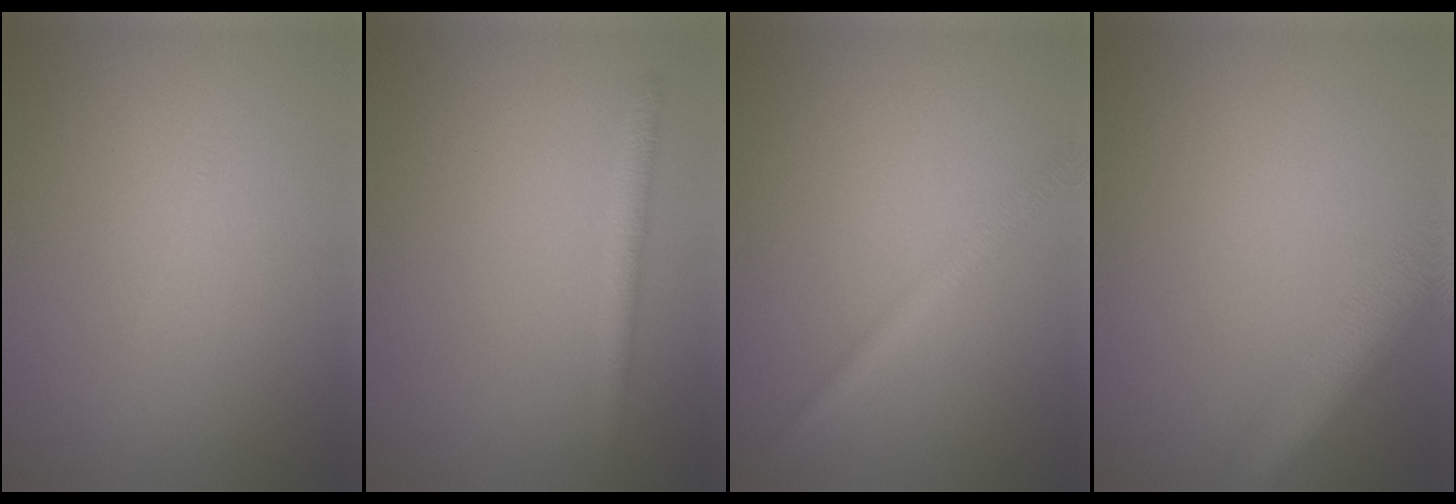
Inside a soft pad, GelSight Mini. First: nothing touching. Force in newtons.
{"total": 1.6, "press": 1.6, "slide": 0.0}
{"total": 2.0, "press": 2.0, "slide": 0.0}
{"total": 6.4, "press": 6.4, "slide": 0.4}